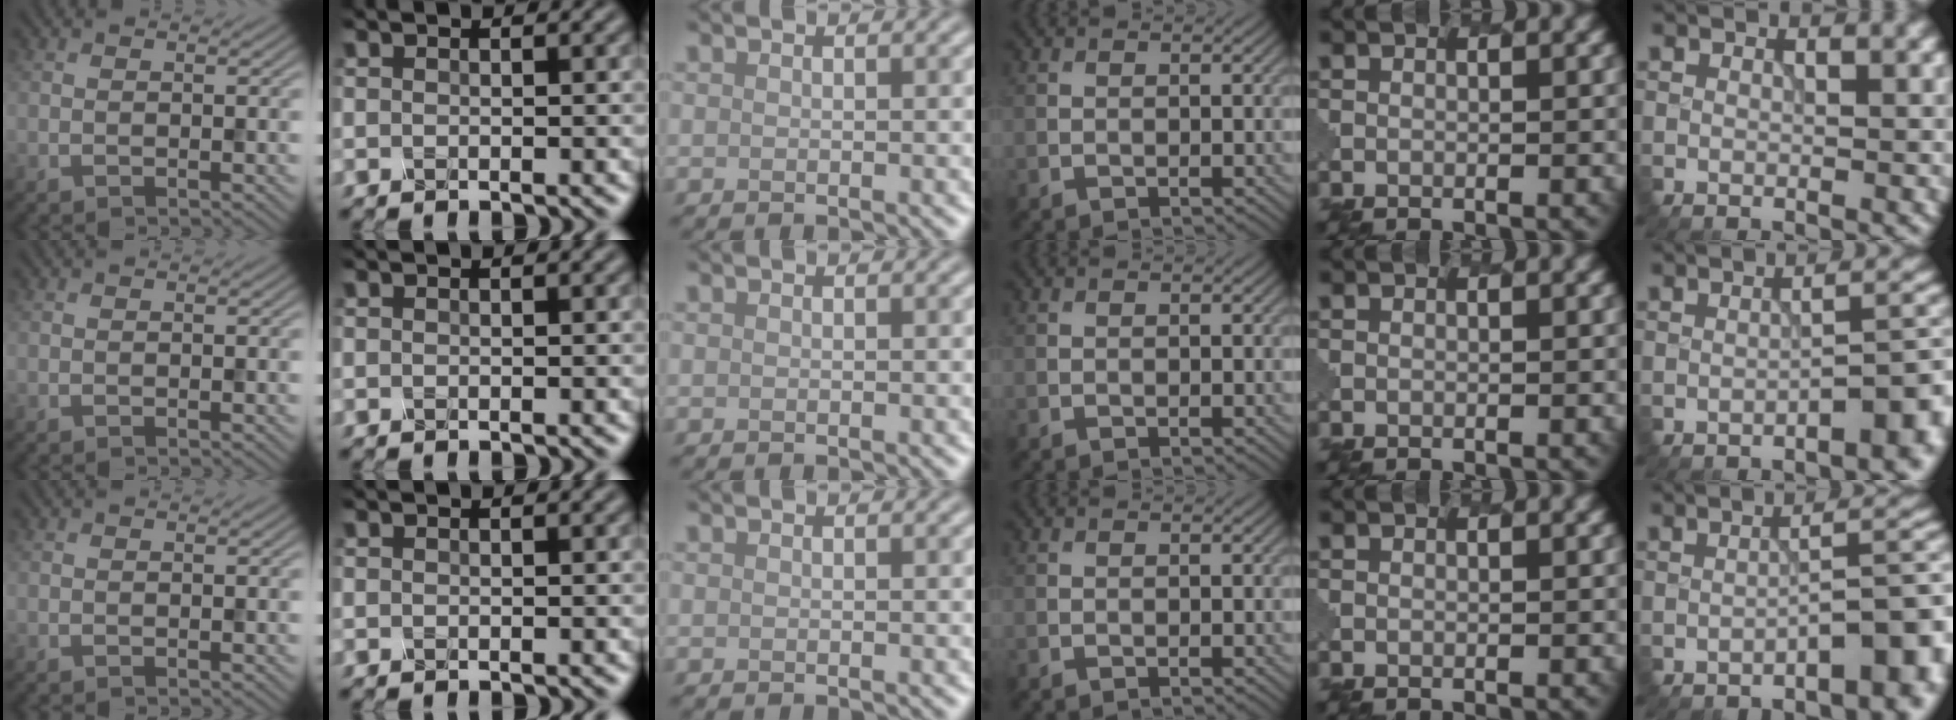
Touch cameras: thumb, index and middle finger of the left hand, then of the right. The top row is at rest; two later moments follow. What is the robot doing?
{"motion": "dispense", "object": "dispenser bottle"}